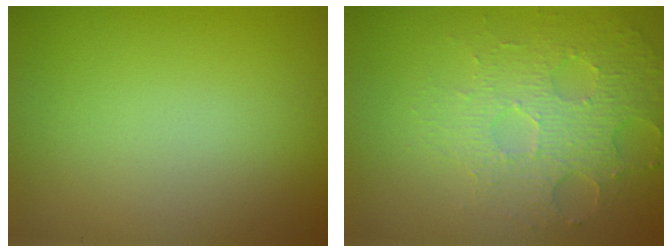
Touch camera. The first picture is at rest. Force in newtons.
{"total": 5.0, "press": 3.5, "slide": 3.7}